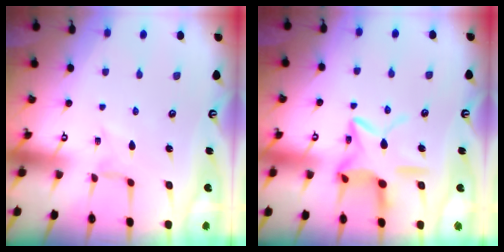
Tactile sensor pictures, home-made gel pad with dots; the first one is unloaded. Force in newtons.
{"total": 14.4, "press": 14.3, "slide": 1.1}